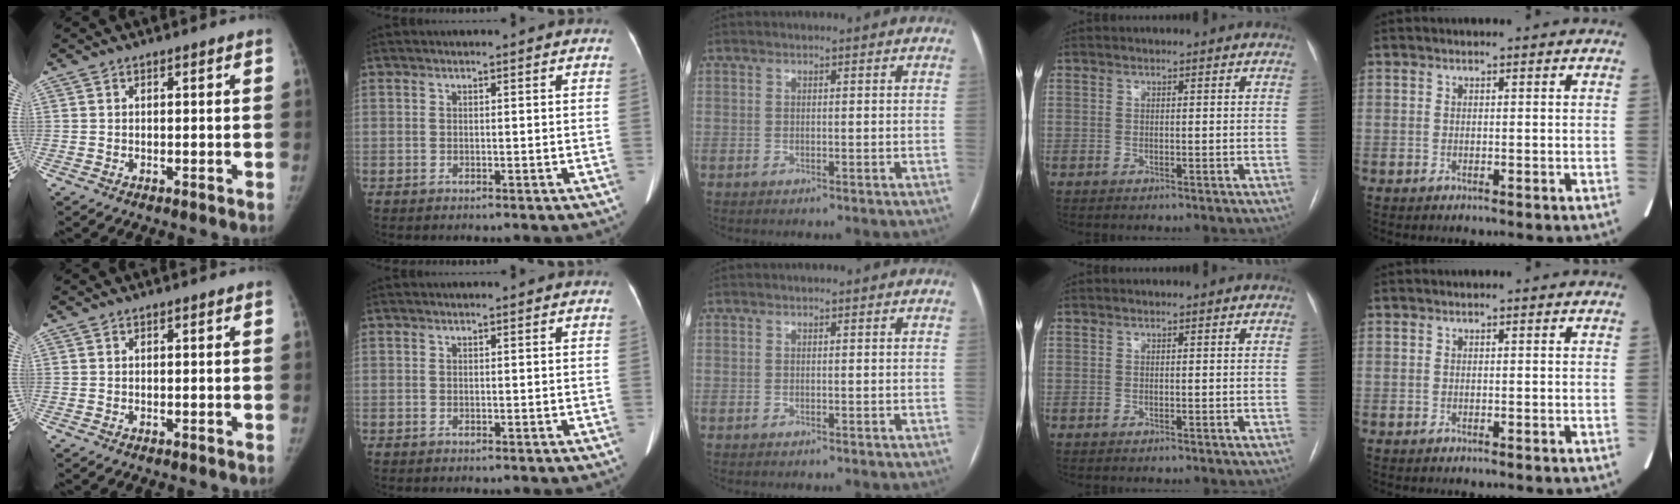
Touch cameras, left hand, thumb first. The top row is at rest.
{}